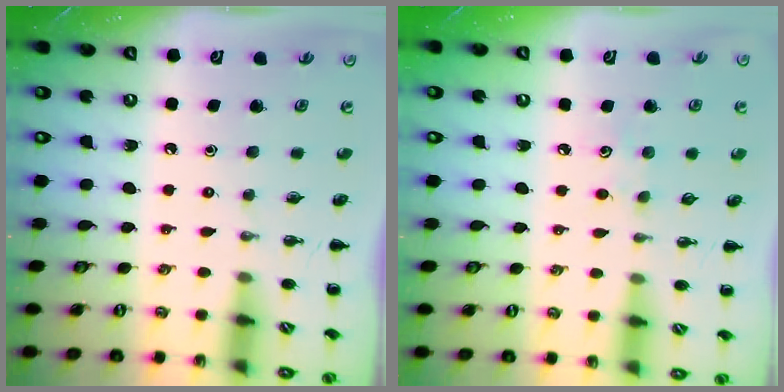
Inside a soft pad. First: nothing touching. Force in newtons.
{"total": 3.2, "press": 3.1, "slide": 0.8}